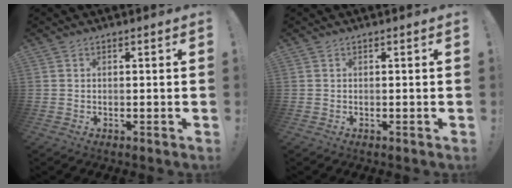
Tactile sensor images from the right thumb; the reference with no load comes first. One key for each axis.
{"total": 0.0}